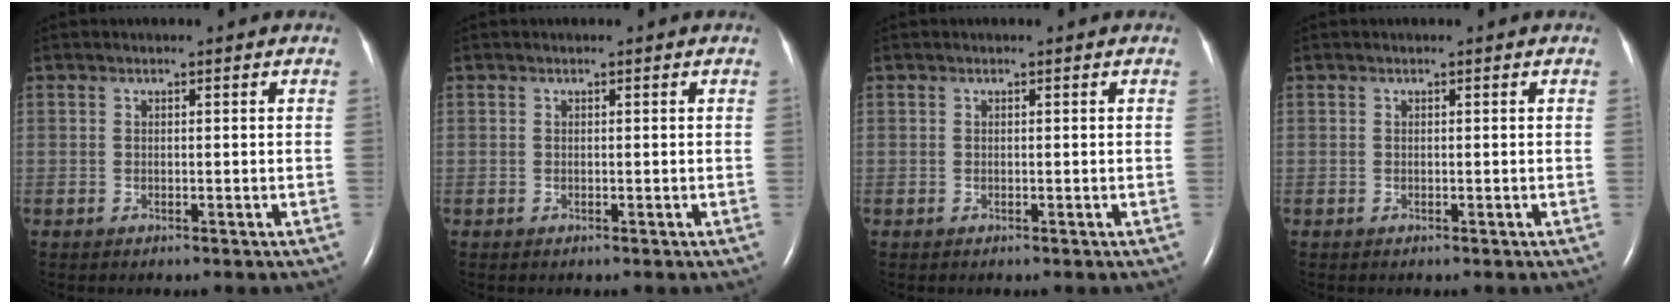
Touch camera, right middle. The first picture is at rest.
{"total": 0.0}
{"total": 0.0}
{"total": 0.0}